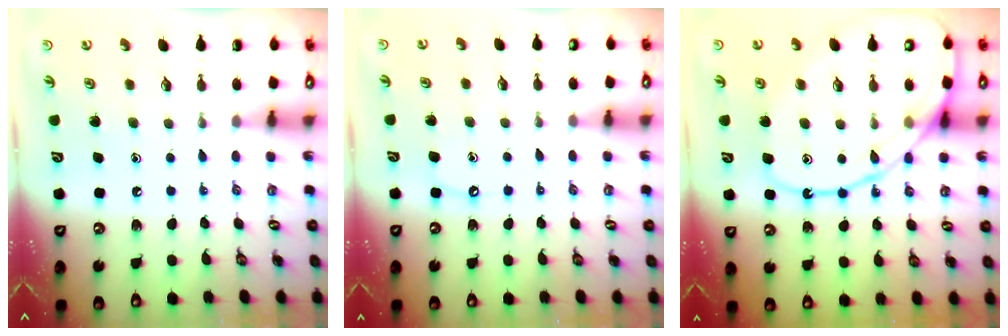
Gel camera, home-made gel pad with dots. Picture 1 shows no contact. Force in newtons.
{"total": 4.0, "press": 4.0, "slide": 0.6}
{"total": 15.3, "press": 15.3, "slide": 1.5}